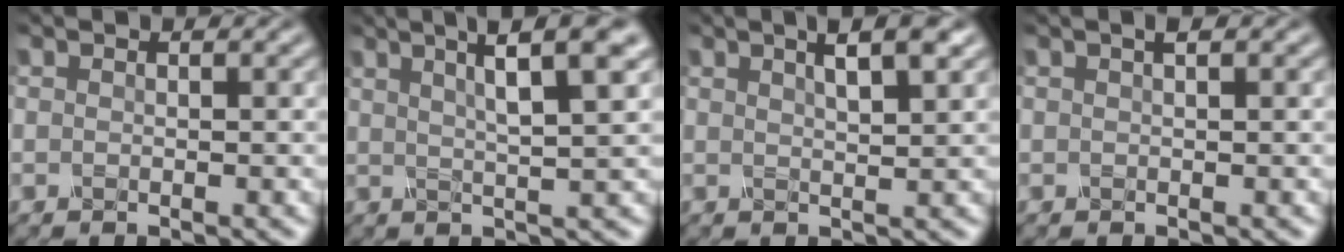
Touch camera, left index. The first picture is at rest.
{"total": 7.0, "force": [3.4, 1.4, 5.9], "torque": [-0.074, 0.022, 0.044]}
{"total": 4.9, "force": [2.7, 1.5, 3.8], "torque": [-0.032, 0.020, 0.021]}
{"total": 1.4, "force": [0.6, 0.5, 1.2], "torque": [-0.006, 0.002, -0.002]}